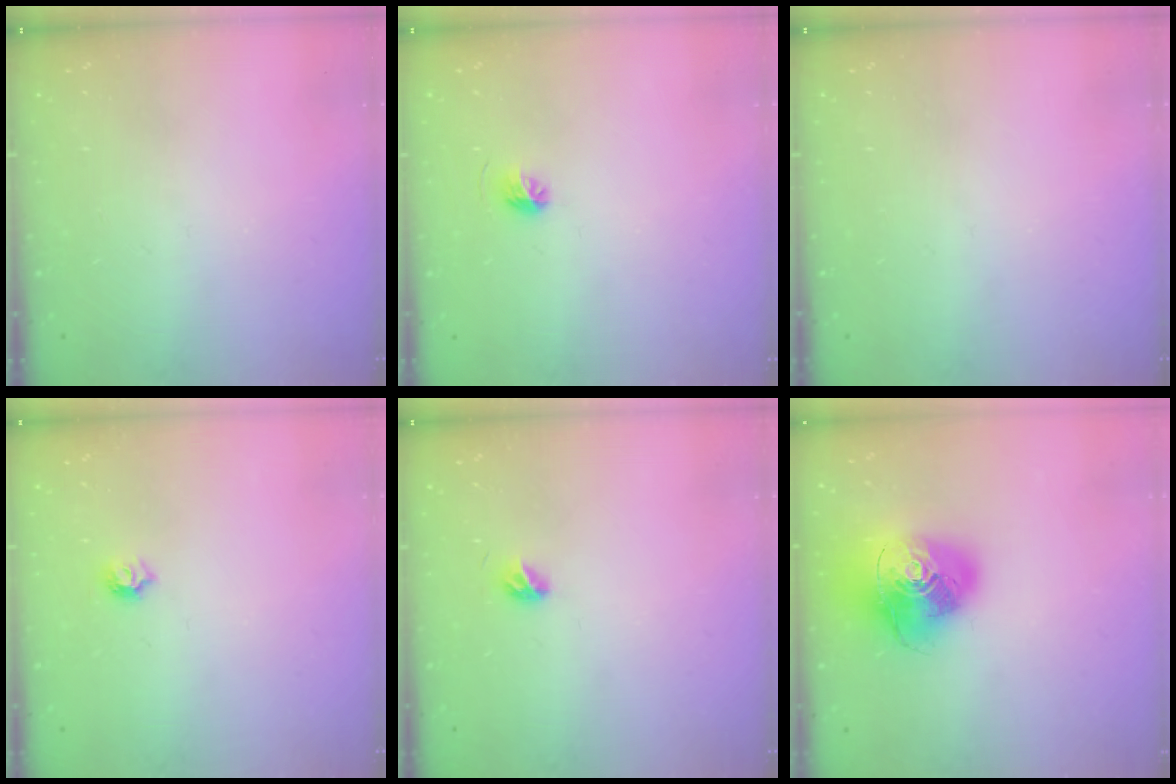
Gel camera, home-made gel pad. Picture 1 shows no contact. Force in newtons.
{"total": 4.6, "press": 4.4, "slide": 1.4}
{"total": 0.0}
{"total": 4.7, "press": 4.7, "slide": 0.8}
{"total": 3.8, "press": 3.7, "slide": 0.8}
{"total": 16.2, "press": 16.0, "slide": 2.1}